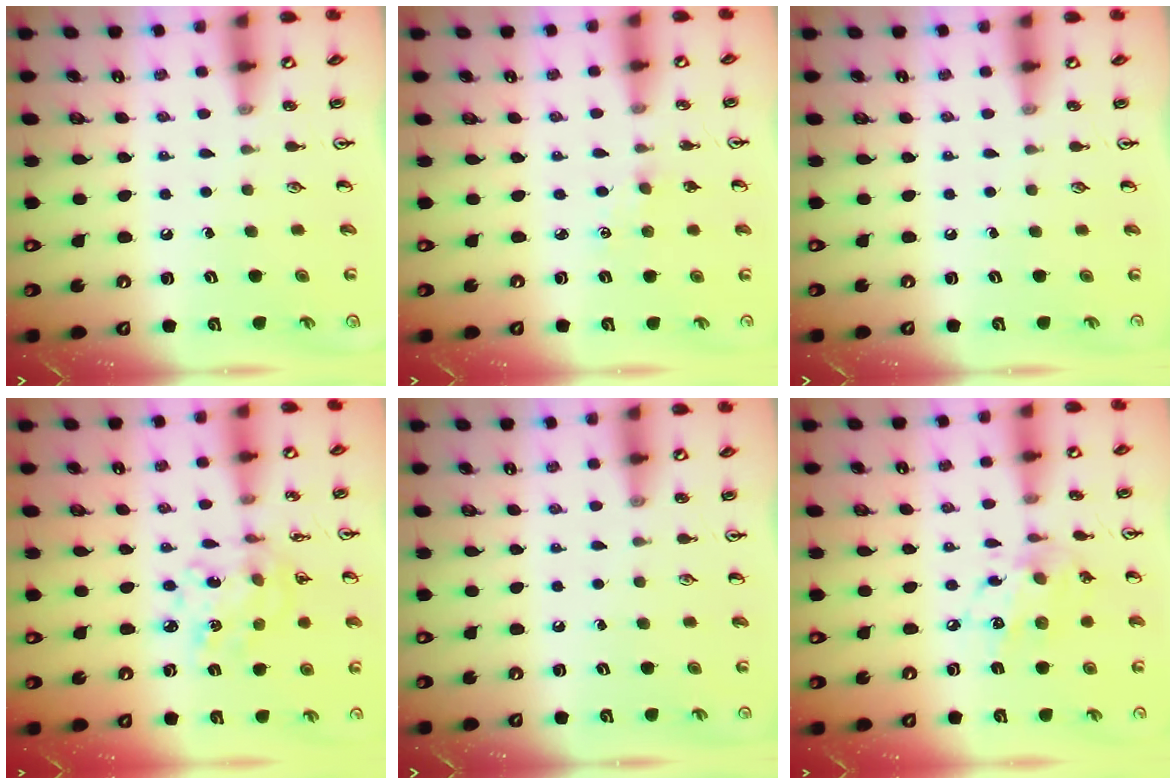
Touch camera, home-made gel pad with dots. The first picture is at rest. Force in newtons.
{"total": 0.6, "press": 0.6, "slide": 0.2}
{"total": 0.0}
{"total": 8.5, "press": 8.5, "slide": 0.7}
{"total": 0.0}
{"total": 11.2, "press": 11.1, "slide": 0.7}